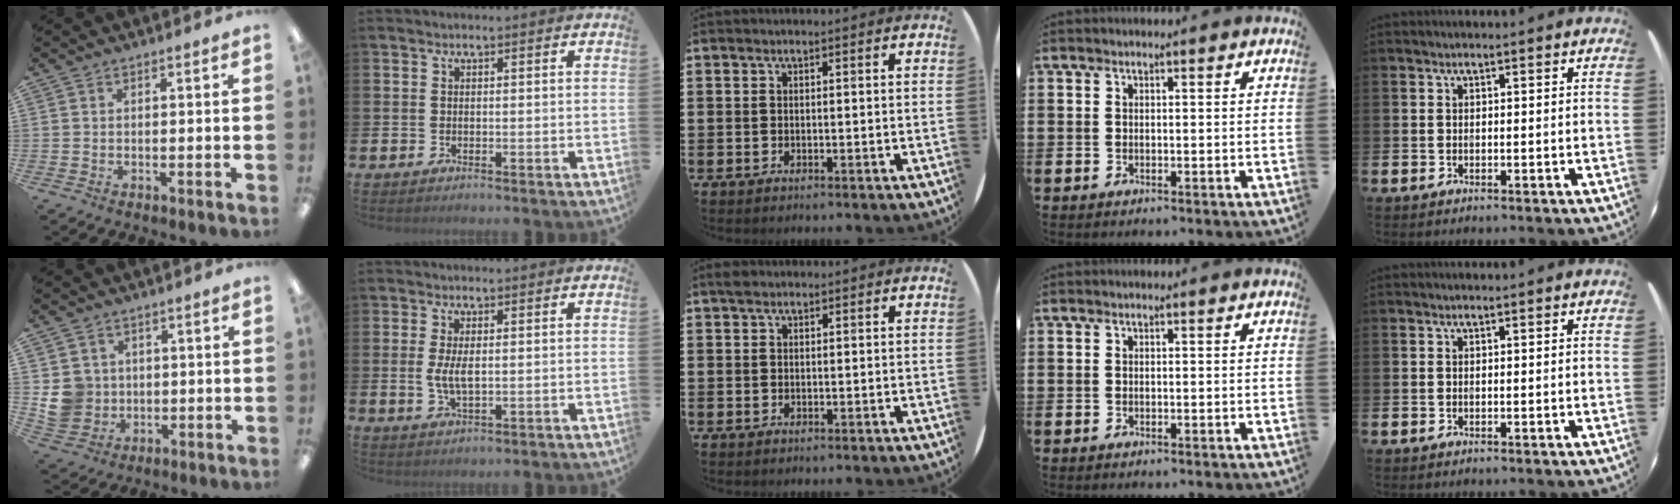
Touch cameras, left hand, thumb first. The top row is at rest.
{"thumb": {"total": 7.7, "force": [1.2, 7.4, 1.7], "torque": [-0.042, 0.005, 0.031]}, "index": {"total": 3.4, "force": [0.4, 1.3, 3.1], "torque": [-0.056, 0.003, 0.004]}, "middle": {"total": 1.2, "force": [1.0, 0.6, 0.4], "torque": [-0.001, 0.001, 0.017]}}